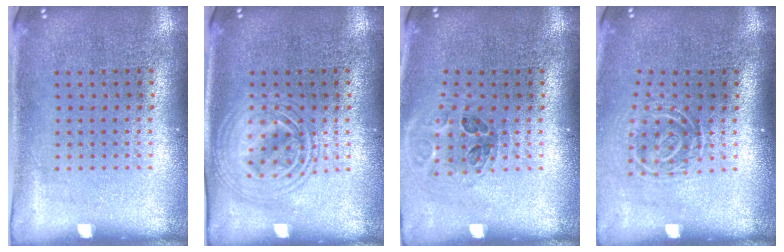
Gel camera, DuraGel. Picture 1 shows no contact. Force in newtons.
{"total": 2.9, "press": 2.9, "slide": 0.3}
{"total": 1.0, "press": 1.0, "slide": 0.1}
{"total": 1.8, "press": 1.2, "slide": 1.3}